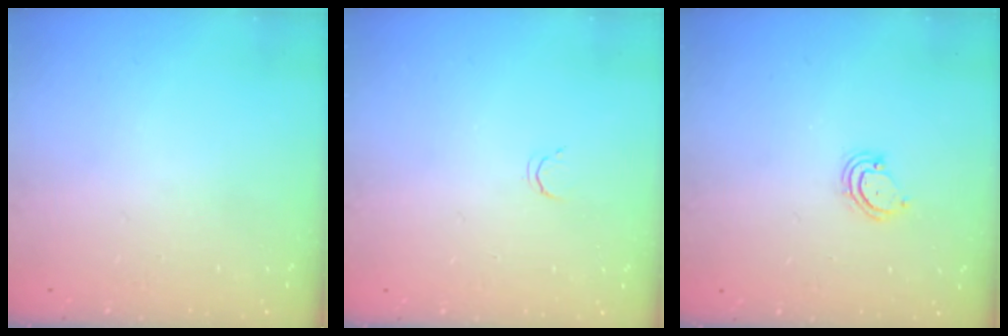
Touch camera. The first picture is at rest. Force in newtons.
{"total": 2.1, "press": 2.1, "slide": 0.4}
{"total": 4.6, "press": 4.6, "slide": 0.4}